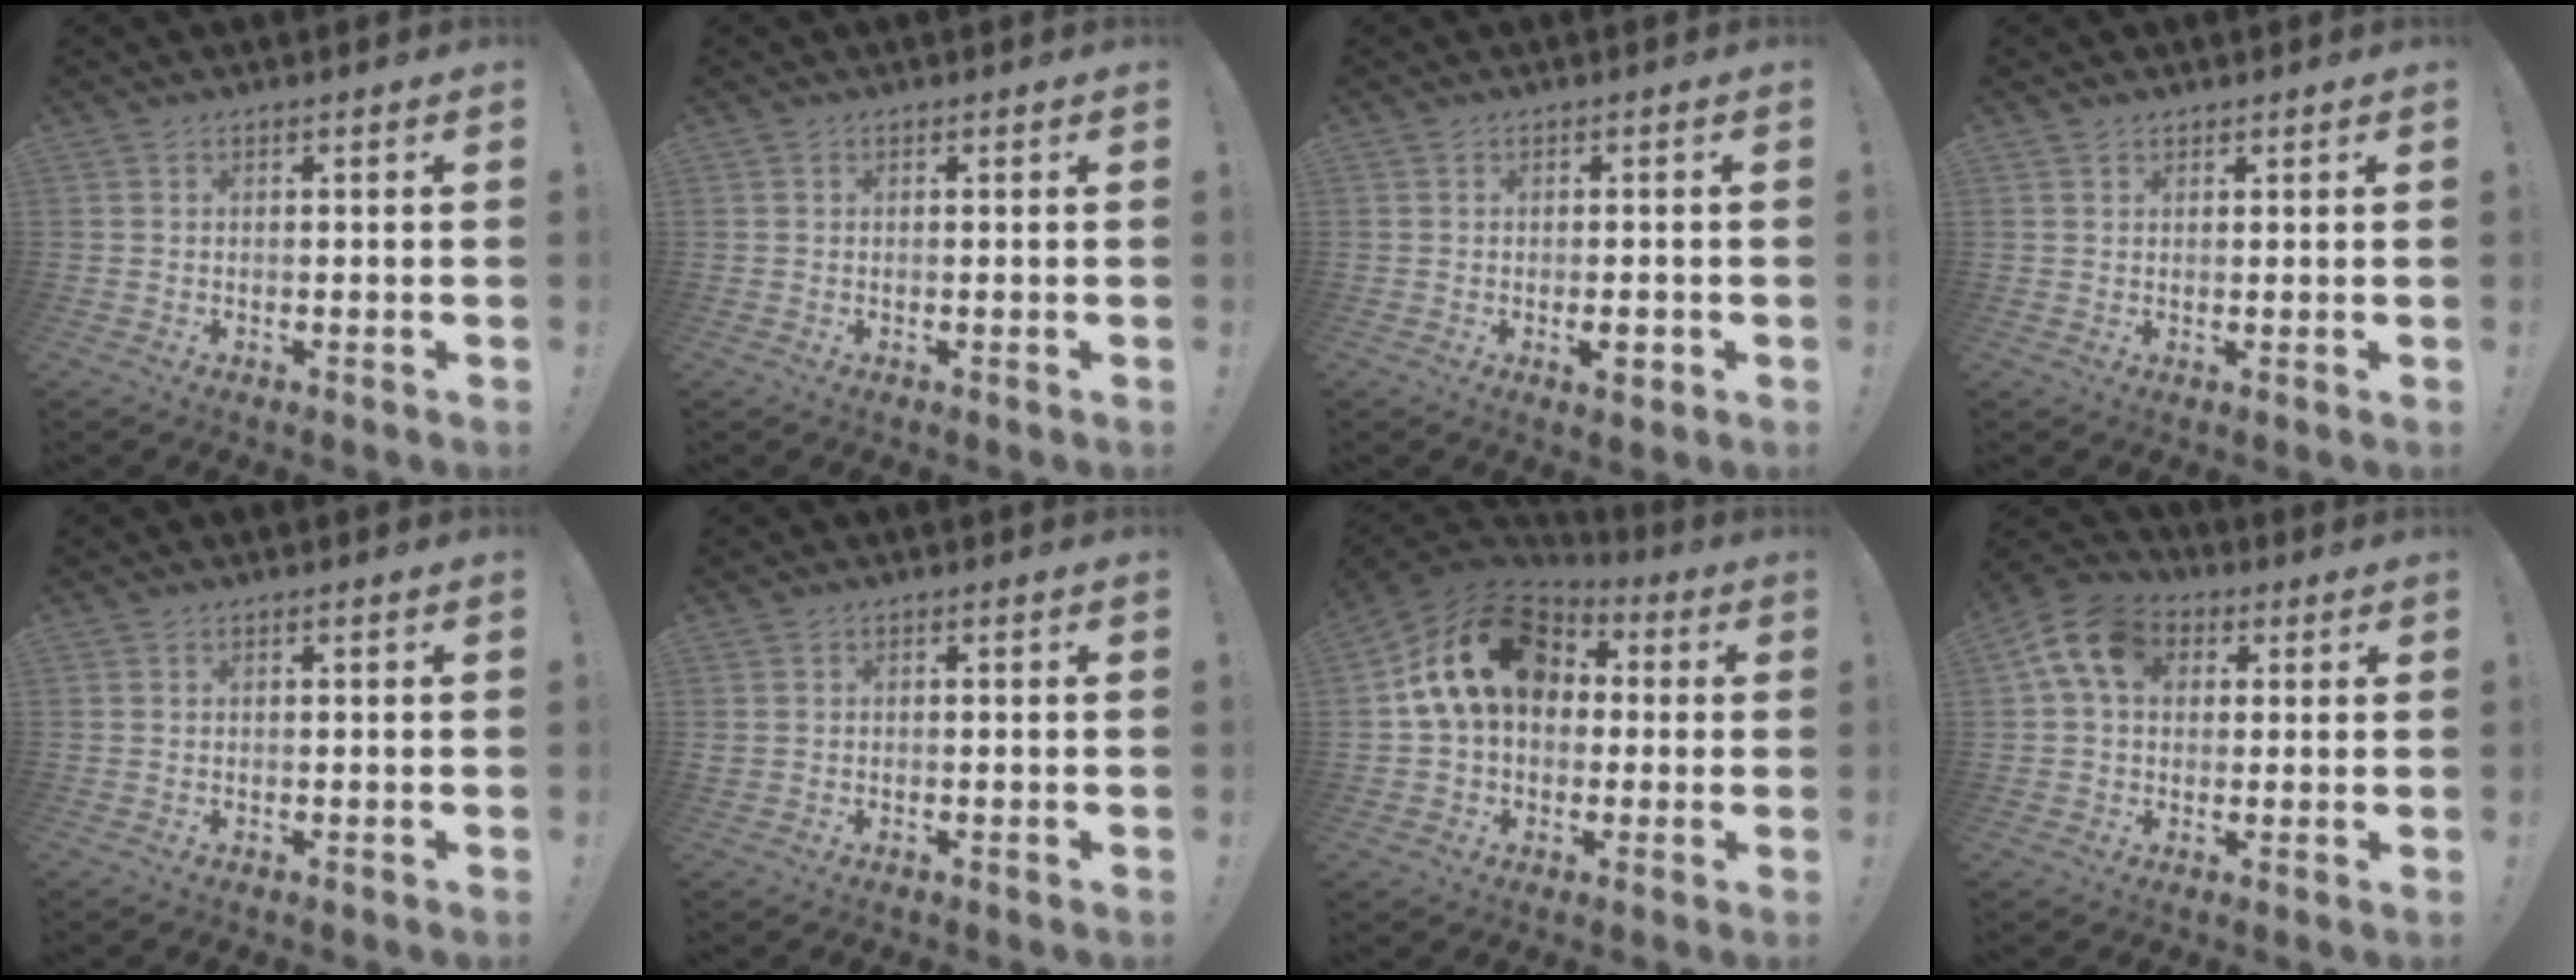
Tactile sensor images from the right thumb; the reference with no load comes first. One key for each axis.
{"total": 0.0}
{"total": 4.3, "fx": -1.5, "fy": 1.9, "fz": 3.5, "tx": -0.047, "ty": 0.007, "tz": -0.024}
{"total": 1.2, "fx": 1.0, "fy": 0.7, "fz": 0.1, "tx": 0.003, "ty": -0.004, "tz": 0.018}
{"total": 0.0}
{"total": 0.7, "fx": -0.2, "fy": 0.6, "fz": 0.2, "tx": -0.010, "ty": 0.005, "tz": -0.001}
{"total": 20.2, "fx": 5.1, "fy": 14.2, "fz": 13.3, "tx": -0.219, "ty": 0.004, "tz": 0.098}
{"total": 12.2, "fx": 3.7, "fy": 8.8, "fz": 7.6, "tx": -0.137, "ty": 0.006, "tz": 0.074}